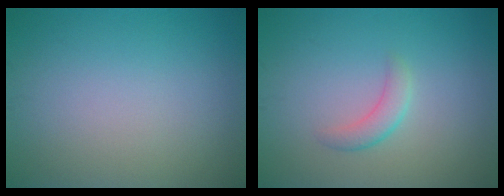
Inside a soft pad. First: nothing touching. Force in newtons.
{"total": 1.8, "press": 1.8, "slide": 0.1}